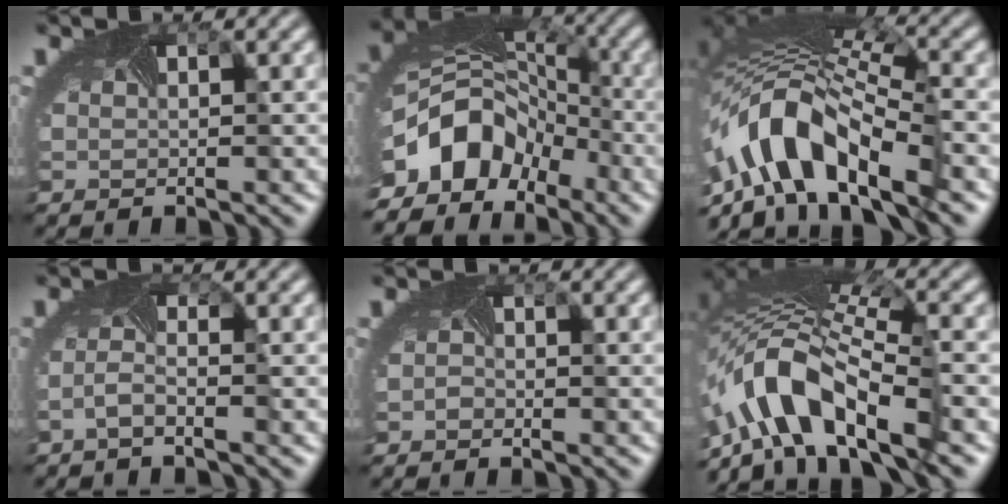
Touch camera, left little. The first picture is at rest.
{"total": 11.4, "force": [-5.9, 8.0, 5.7], "torque": [-0.123, -0.035, -0.104]}
{"total": 12.0, "force": [-4.5, 5.5, 9.7], "torque": [-0.181, 0.006, -0.082]}
{"total": 1.5, "force": [-1.2, -0.2, 1.0], "torque": [-0.032, -0.002, -0.030]}
{"total": 0.7, "force": [-0.7, 0.0, -0.3], "torque": [-0.003, -0.007, -0.015]}
{"total": 11.1, "force": [-5.1, 4.4, 8.8], "torque": [-0.168, 0.008, -0.101]}